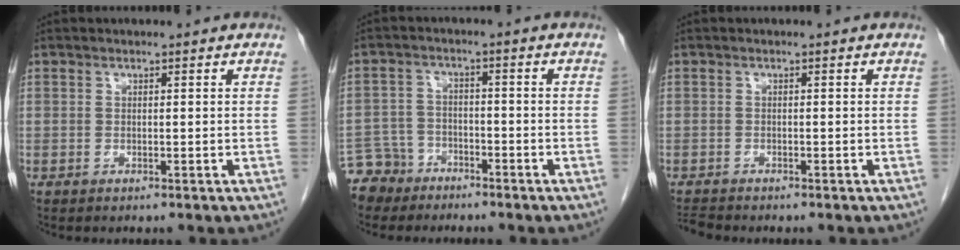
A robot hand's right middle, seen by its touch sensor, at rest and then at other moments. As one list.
[{"total": 6.0, "force": [-4.8, 3.6, -0.4], "torque": [0.006, -0.001, -0.091]}, {"total": 1.8, "force": [-1.7, 0.0, 0.1], "torque": [-0.008, -0.011, -0.030]}]